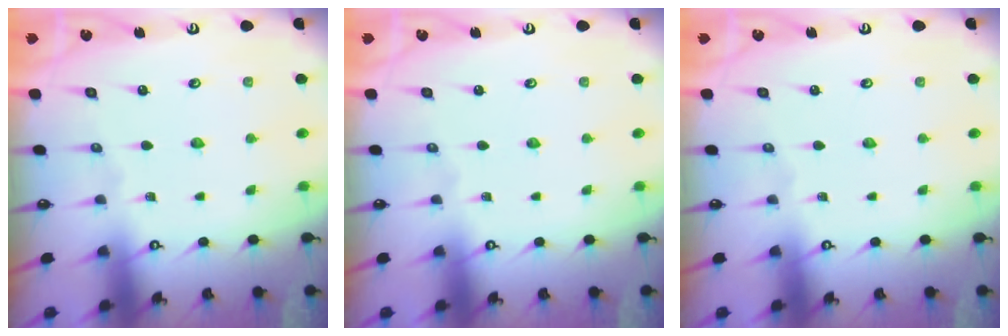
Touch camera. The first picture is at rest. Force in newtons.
{"total": 0.0}
{"total": 0.0}